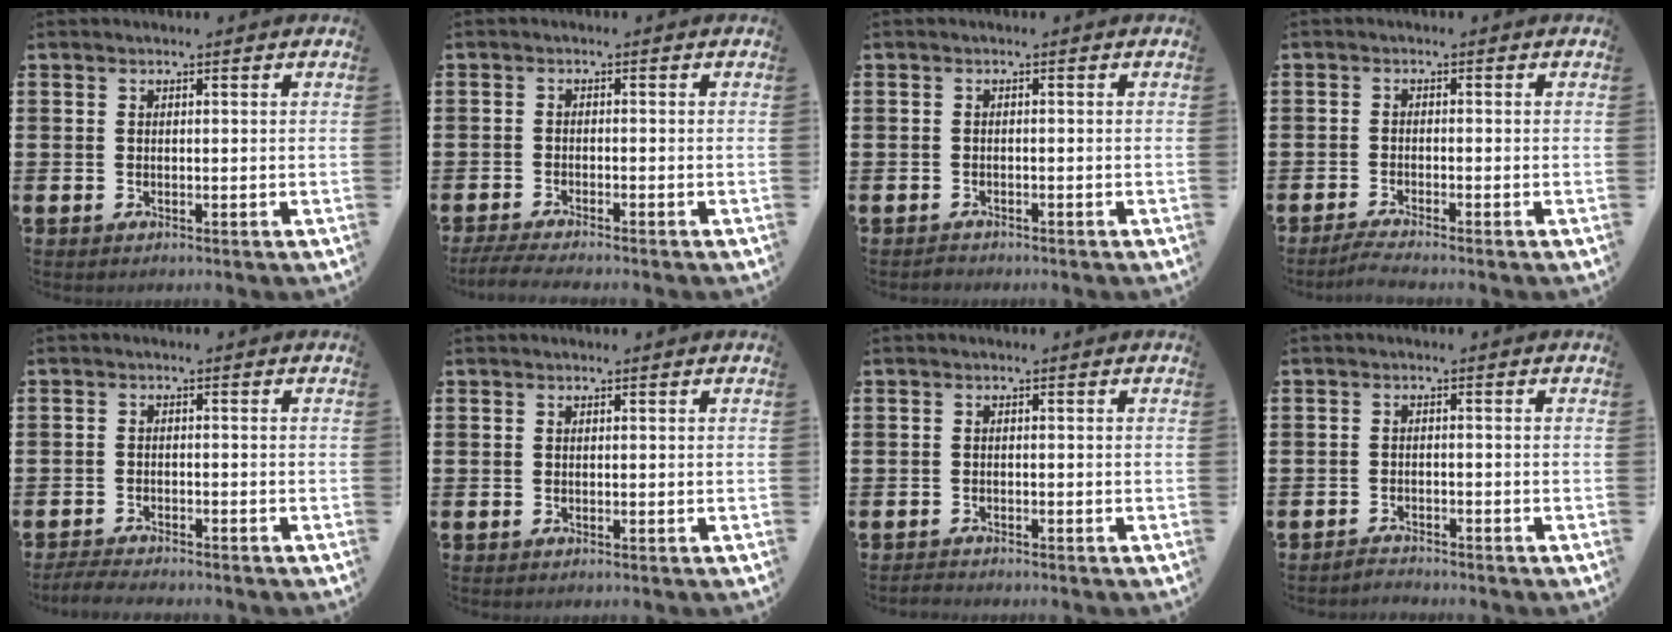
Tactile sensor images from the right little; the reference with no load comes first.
{"total": 1.9, "force": [-1.7, 0.0, 1.0], "torque": [-0.022, -0.001, -0.033]}
{"total": 0.6, "force": [-0.5, 0.2, 0.0], "torque": [-0.003, -0.001, -0.012]}
{"total": 1.7, "force": [-1.4, 0.0, 1.0], "torque": [-0.016, 0.001, -0.026]}
{"total": 2.0, "force": [-2.0, 0.1, 0.3], "torque": [-0.007, 0.005, -0.041]}
{"total": 0.0}
{"total": 0.9, "force": [-0.9, 0.1, 0.0], "torque": [-0.004, 0.000, -0.019]}
{"total": 1.5, "force": [-1.5, 0.0, -0.2], "torque": [-0.002, 0.005, -0.032]}